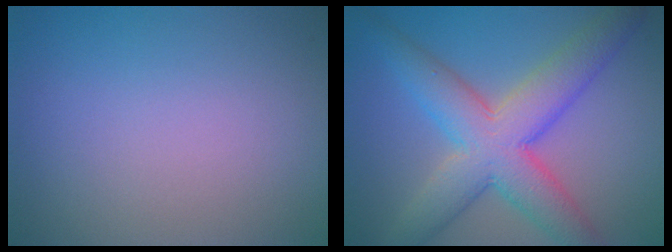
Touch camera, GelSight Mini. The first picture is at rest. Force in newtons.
{"total": 8.1, "press": 8.1, "slide": 0.3}